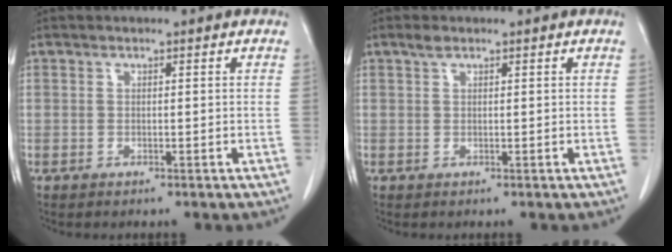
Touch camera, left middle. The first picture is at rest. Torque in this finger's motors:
{"motor_torque": [0.30, -0.09, -0.09, 0.01]}